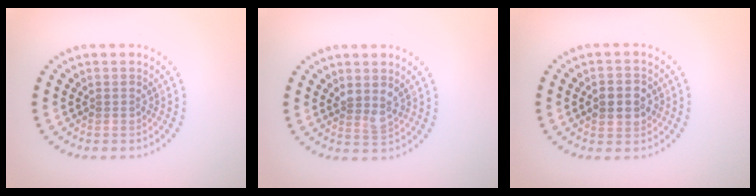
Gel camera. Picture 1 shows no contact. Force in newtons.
{"total": 1.6, "press": 1.3, "slide": 1.0}
{"total": 2.9, "press": 2.9, "slide": 0.1}